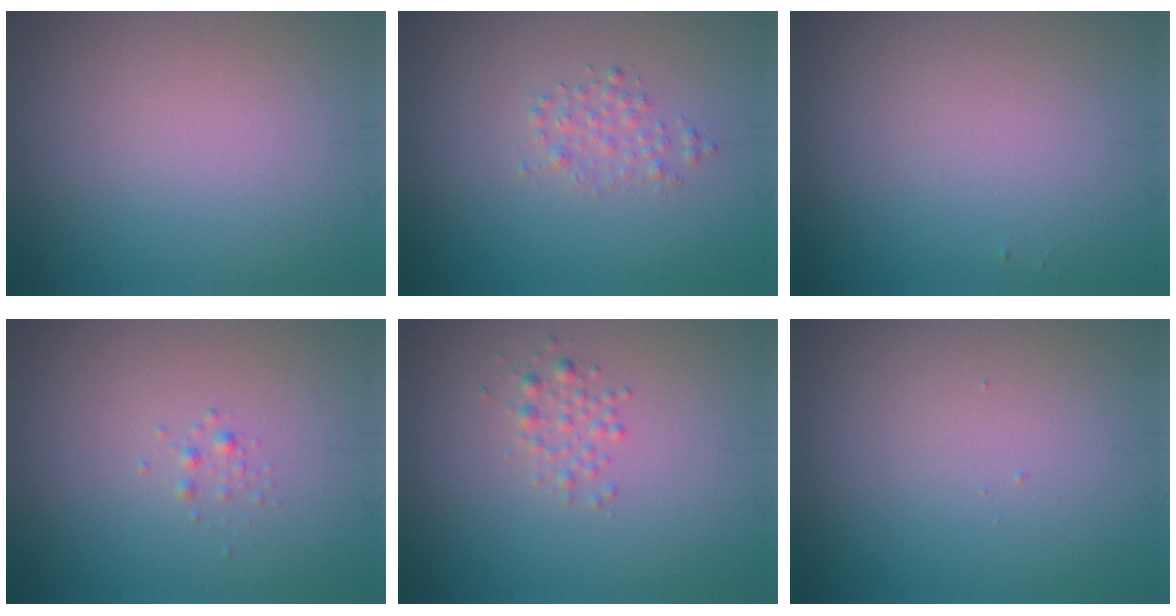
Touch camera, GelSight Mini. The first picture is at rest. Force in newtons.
{"total": 1.4, "press": 1.4, "slide": 0.0}
{"total": 0.0}
{"total": 0.7, "press": 0.7, "slide": 0.0}
{"total": 1.4, "press": 1.4, "slide": 0.1}
{"total": 0.0}